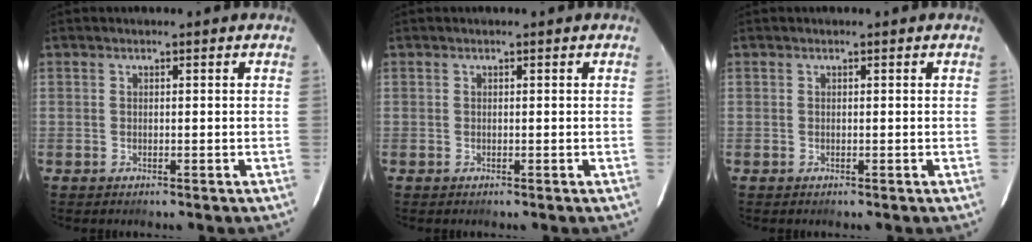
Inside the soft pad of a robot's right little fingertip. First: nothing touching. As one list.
[{"total": 0.0}, {"total": 0.0}]